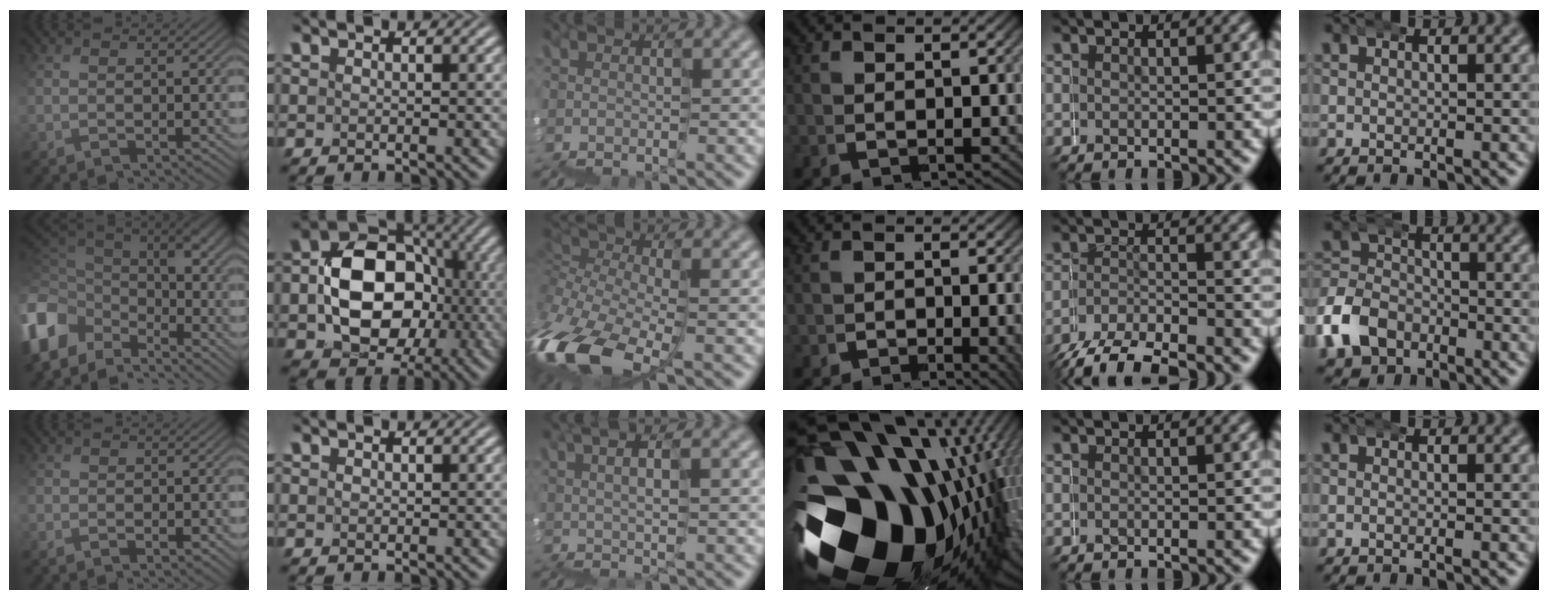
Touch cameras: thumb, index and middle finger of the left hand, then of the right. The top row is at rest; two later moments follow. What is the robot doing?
{"motion": "wrap", "object": "duck tape"}